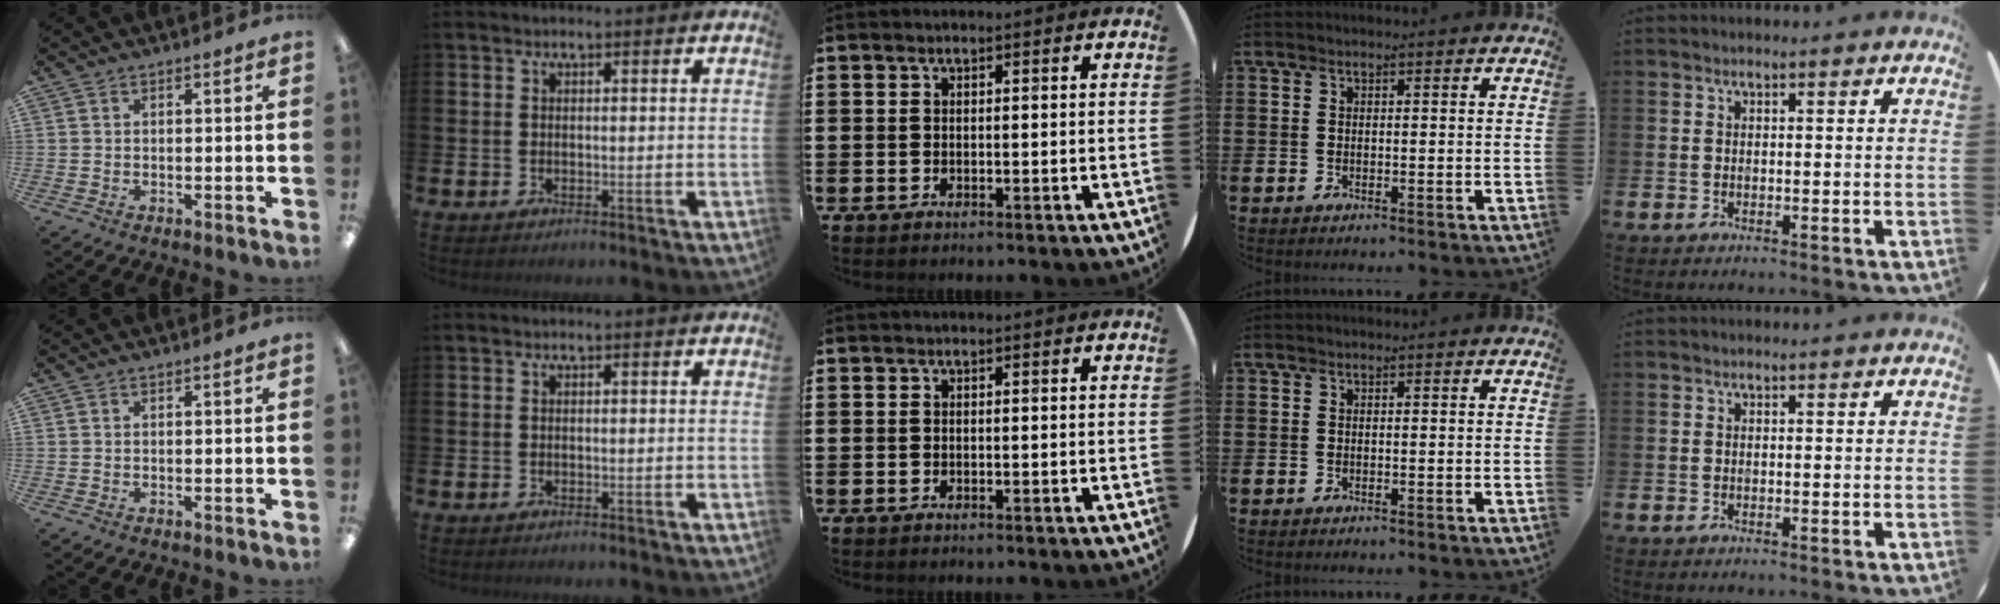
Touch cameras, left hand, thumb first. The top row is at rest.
{}